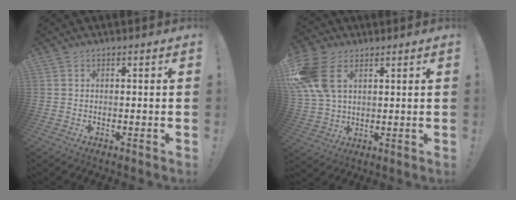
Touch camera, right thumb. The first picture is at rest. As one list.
[{"total": 14.3, "force": [5.6, 9.2, 9.5], "torque": [-0.196, -0.009, 0.111]}]